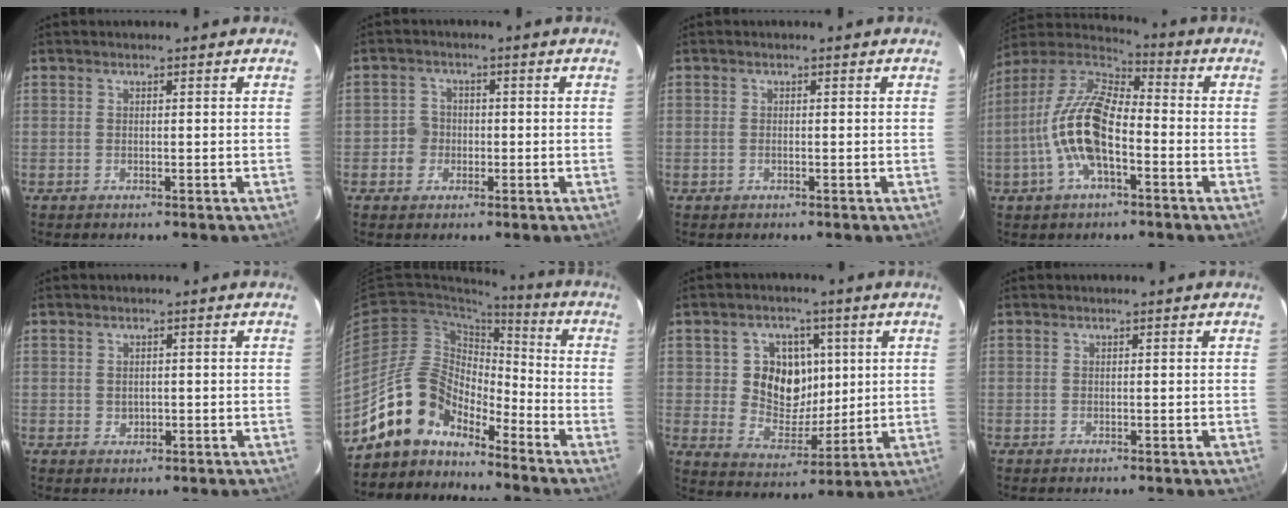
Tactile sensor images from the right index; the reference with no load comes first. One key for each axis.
{"total": 3.4, "fx": -1.0, "fy": 3.2, "fz": 0.6, "tx": -0.009, "ty": 0.012, "tz": -0.018}
{"total": 0.7, "fx": -0.2, "fy": 0.4, "fz": 0.6, "tx": -0.013, "ty": 0.000, "tz": -0.005}
{"total": 15.4, "fx": -4.0, "fy": 6.5, "fz": 13.4, "tx": -0.270, "ty": 0.005, "tz": -0.082}
{"total": 1.5, "fx": 0.0, "fy": 1.4, "fz": 0.7, "tx": -0.008, "ty": 0.001, "tz": 0.004}
{"total": 12.3, "fx": -10.2, "fy": 5.8, "fz": 3.7, "tx": -0.073, "ty": 0.032, "tz": -0.196}
{"total": 10.8, "fx": 2.2, "fy": 9.1, "fz": 5.5, "tx": -0.109, "ty": 0.004, "tz": 0.048}
{"total": 0.0}